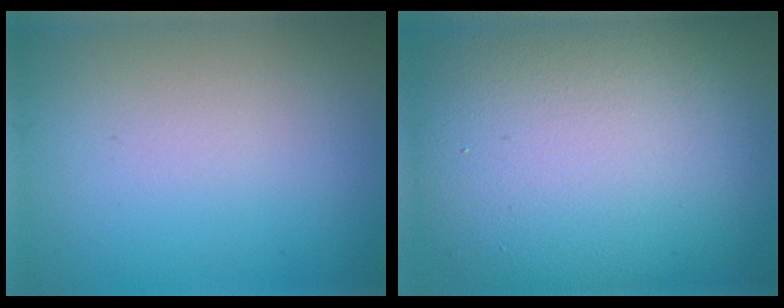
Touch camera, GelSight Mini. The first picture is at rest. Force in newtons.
{"total": 14.7, "press": 14.7, "slide": 1.4}